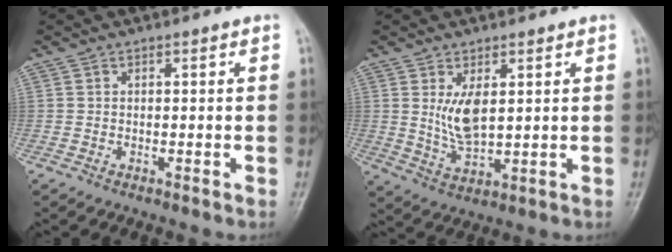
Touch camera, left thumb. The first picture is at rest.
{"total": 6.2, "force": [1.8, 3.0, 5.1], "torque": [-0.088, -0.021, 0.046]}